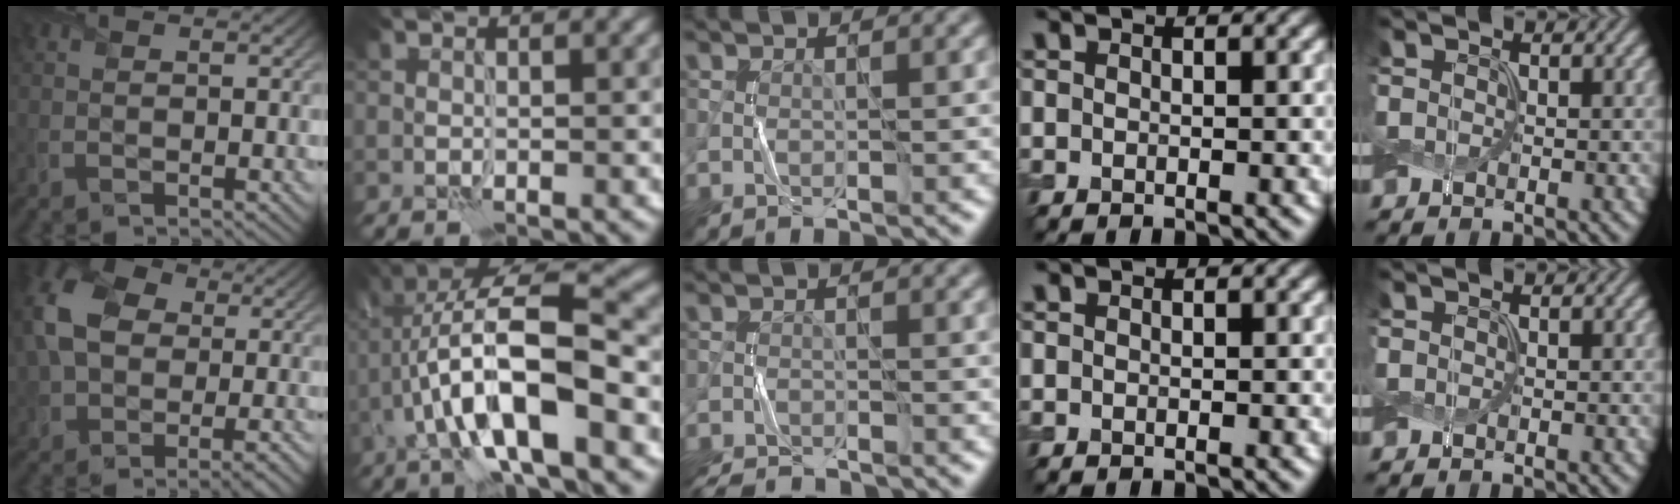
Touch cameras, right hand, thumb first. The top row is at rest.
{"thumb": {"total": 13.2, "force": [-0.2, 9.5, 9.1], "torque": [-0.207, -0.006, 0.007]}, "index": {"total": 11.1, "force": [-2.8, 3.3, 10.2], "torque": [-0.193, 0.022, -0.051]}, "middle": {"total": 3.9, "force": [-3.8, 0.5, 0.7], "torque": [-0.019, -0.012, -0.068]}}